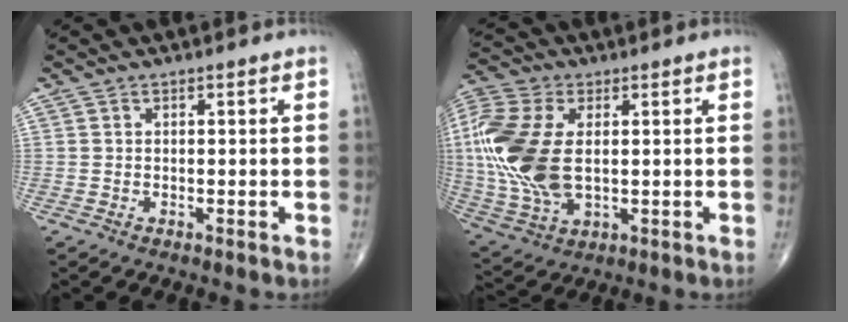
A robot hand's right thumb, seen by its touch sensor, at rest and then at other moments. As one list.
[{"total": 19.5, "force": [1.6, 11.1, 16.0], "torque": [-0.383, -0.010, 0.033]}]